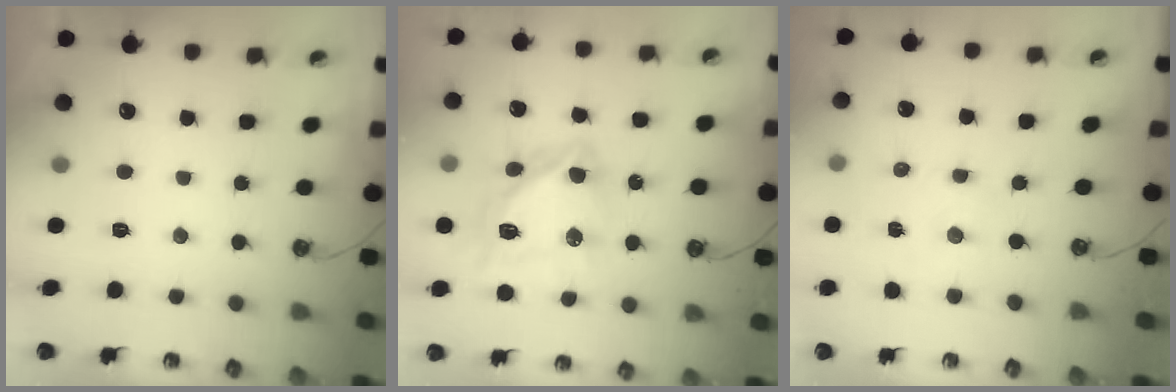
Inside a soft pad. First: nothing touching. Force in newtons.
{"total": 15.5, "press": 15.5, "slide": 1.6}
{"total": 0.8, "press": 0.8, "slide": 0.2}